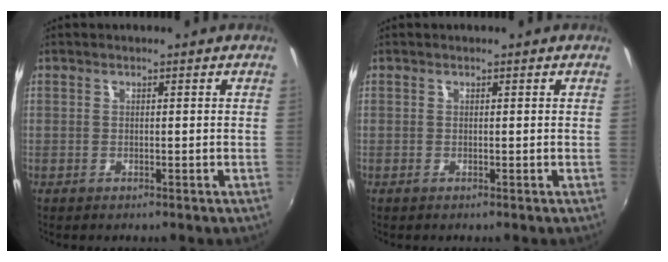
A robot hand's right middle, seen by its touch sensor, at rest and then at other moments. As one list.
[{"total": 0.0}]